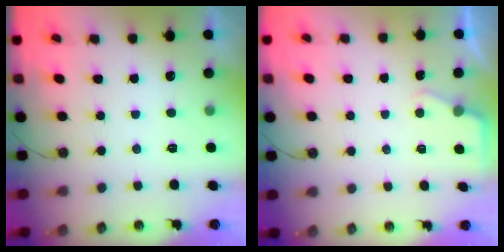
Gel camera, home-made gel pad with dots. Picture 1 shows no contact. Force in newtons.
{"total": 2.4, "press": 2.4, "slide": 0.3}